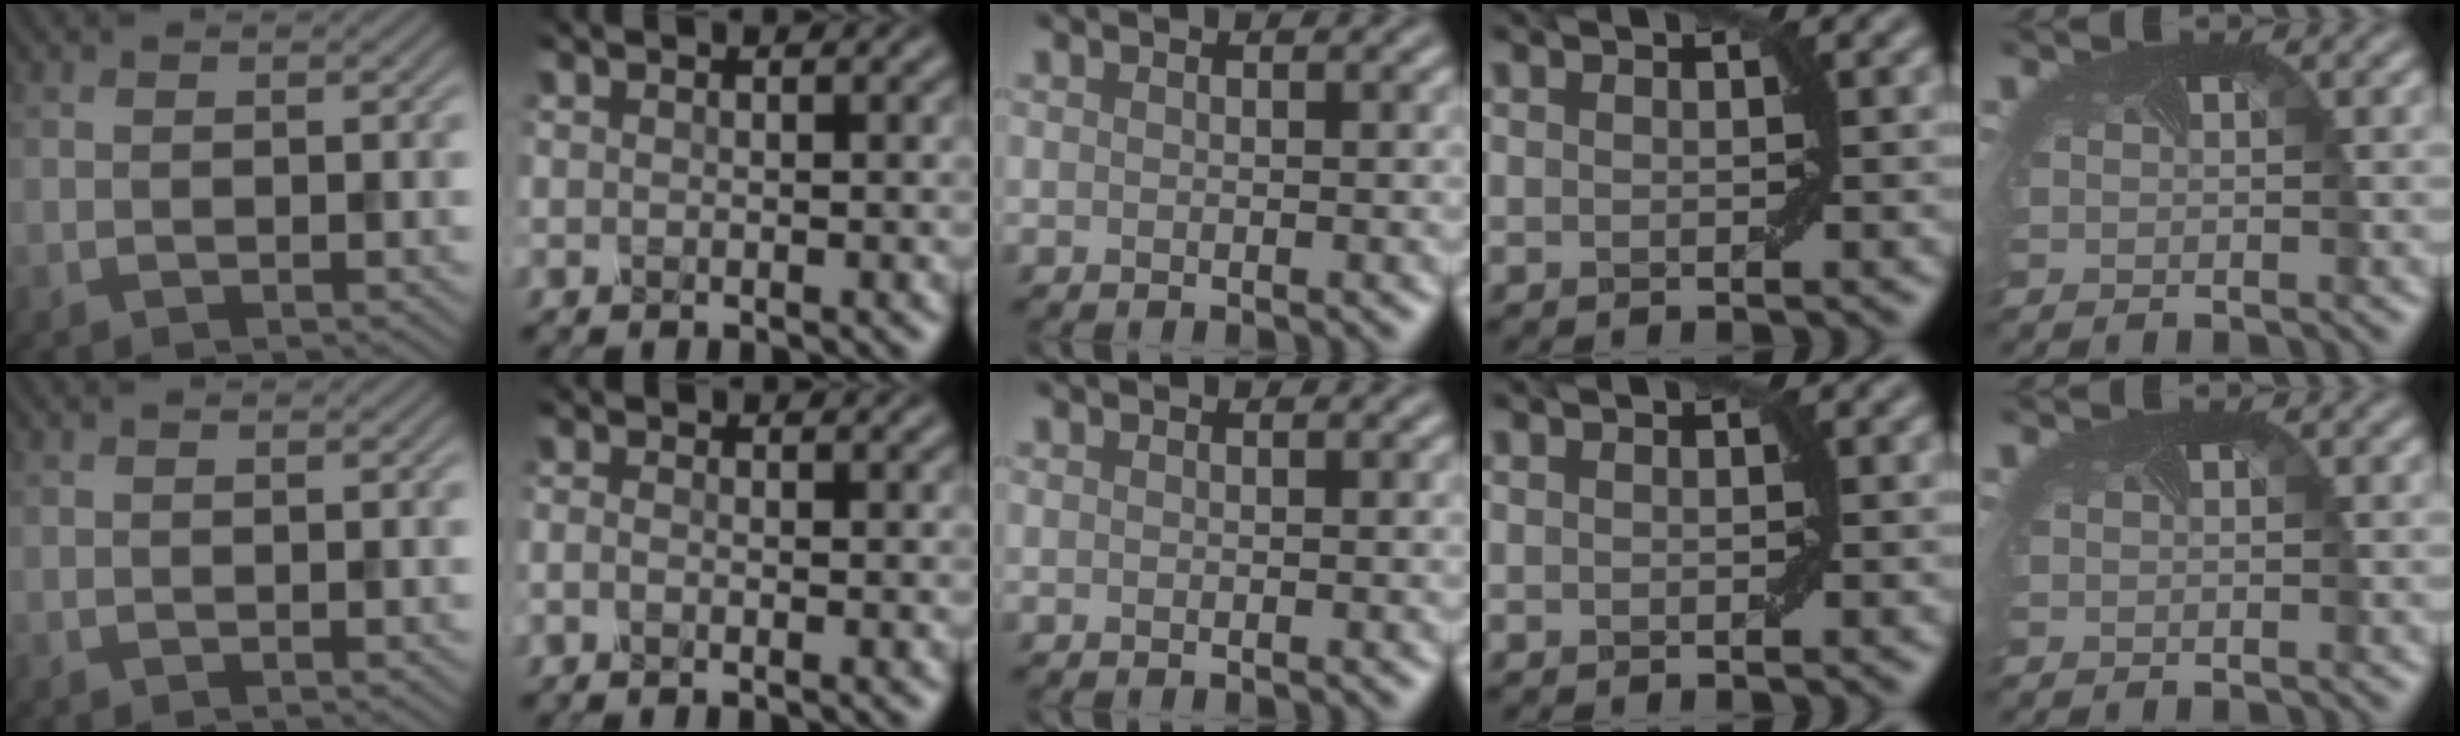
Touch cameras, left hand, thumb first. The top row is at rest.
{"index": {"total": 1.0, "force": [-0.5, 0.5, 0.8], "torque": [-0.017, -0.005, -0.013]}}